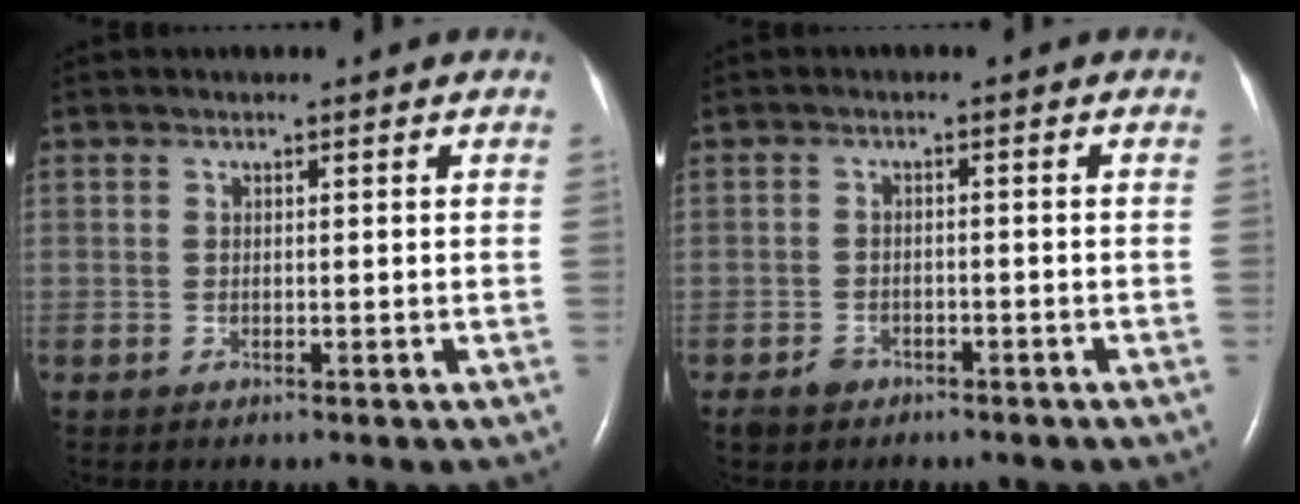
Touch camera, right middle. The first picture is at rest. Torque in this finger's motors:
{"motor_torque": [-0.18, -0.02, 0.04, 0.01]}